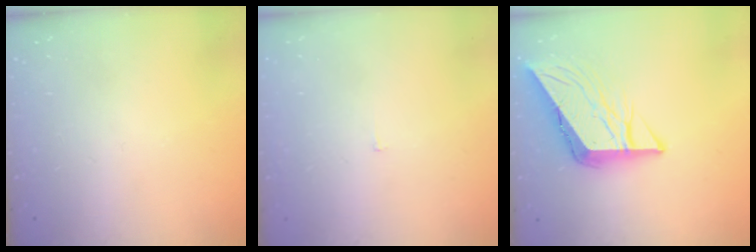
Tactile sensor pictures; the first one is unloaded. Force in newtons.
{"total": 1.9, "press": 1.9, "slide": 0.1}
{"total": 9.0, "press": 8.9, "slide": 1.0}